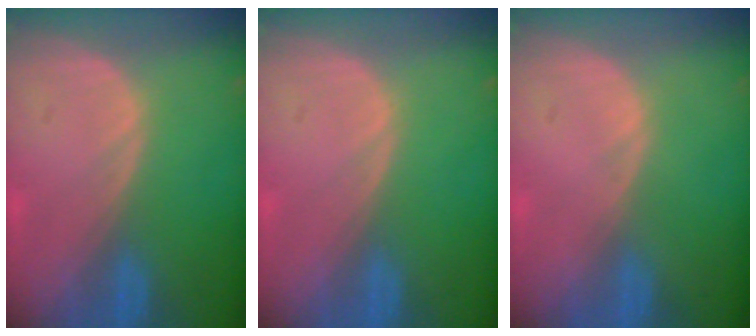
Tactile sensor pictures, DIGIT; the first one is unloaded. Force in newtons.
{"total": 0.0}
{"total": 0.0}